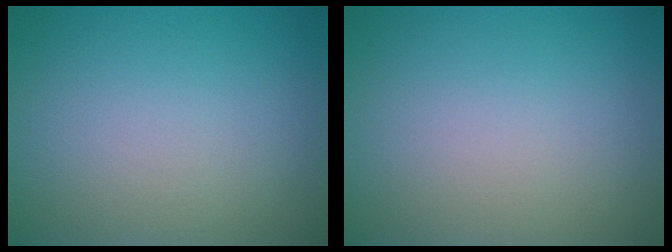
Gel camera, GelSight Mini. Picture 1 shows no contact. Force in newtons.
{"total": 0.0}